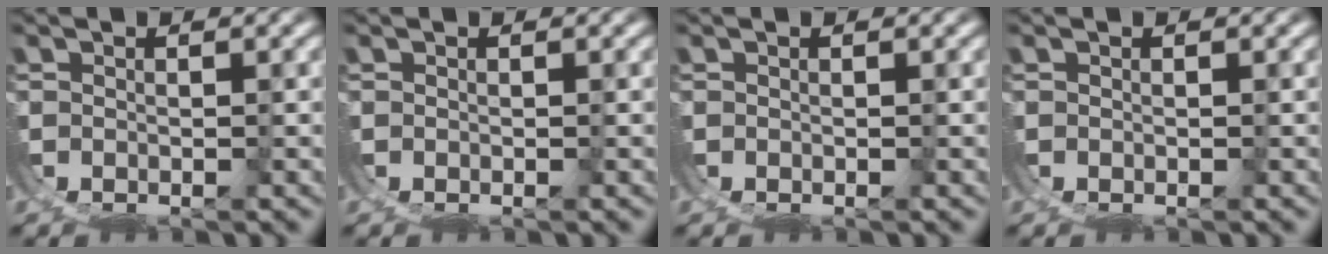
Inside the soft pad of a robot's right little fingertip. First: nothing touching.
{"total": 0.0}
{"total": 0.0}
{"total": 0.0}